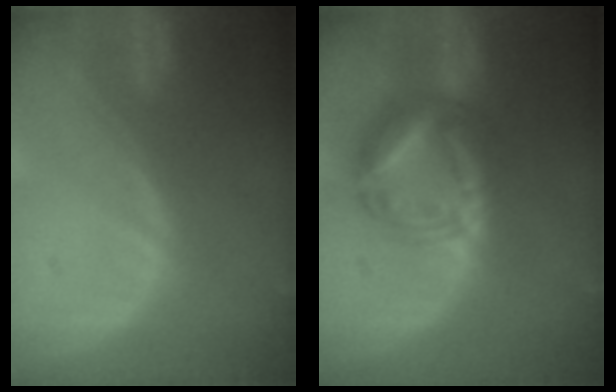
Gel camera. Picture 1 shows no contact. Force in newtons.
{"total": 8.1, "press": 8.1, "slide": 0.8}